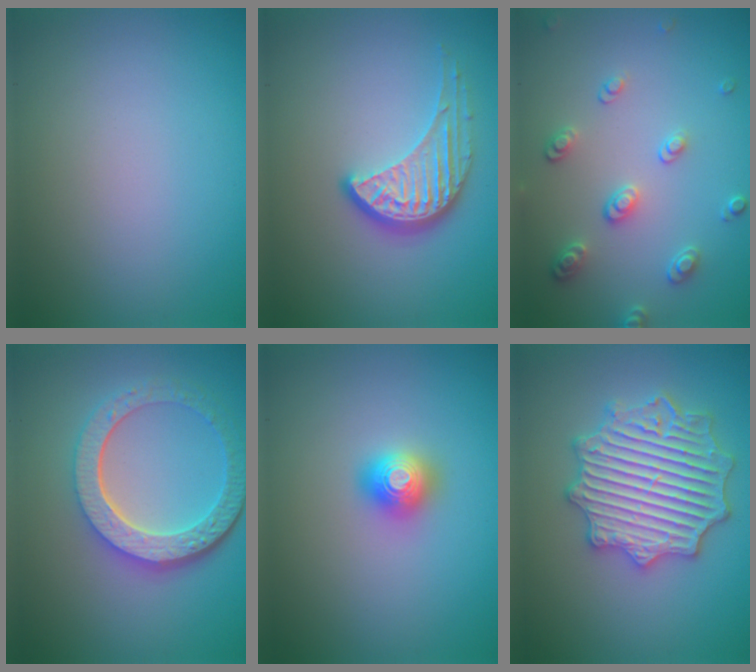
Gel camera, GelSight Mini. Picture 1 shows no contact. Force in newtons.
{"total": 4.0, "press": 3.0, "slide": 2.6}
{"total": 2.5, "press": 2.5, "slide": 0.4}
{"total": 6.1, "press": 4.6, "slide": 4.1}
{"total": 2.0, "press": 2.0, "slide": 0.1}
{"total": 6.6, "press": 6.5, "slide": 1.0}